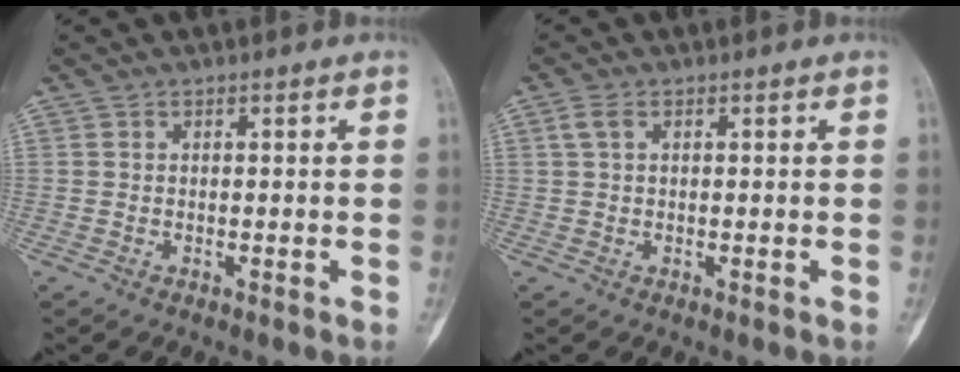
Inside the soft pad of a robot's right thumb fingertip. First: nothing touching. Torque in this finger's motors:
{"motor_torque": [-0.78, 0.61, 0.14, 0.23, 0.01]}